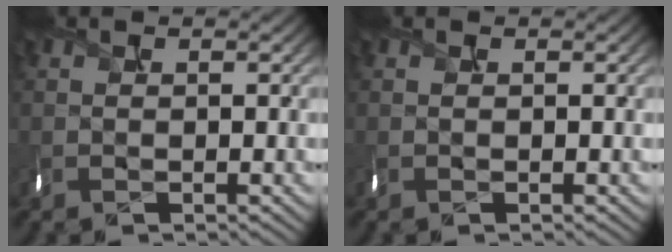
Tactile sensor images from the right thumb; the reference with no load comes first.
{"total": 0.0}